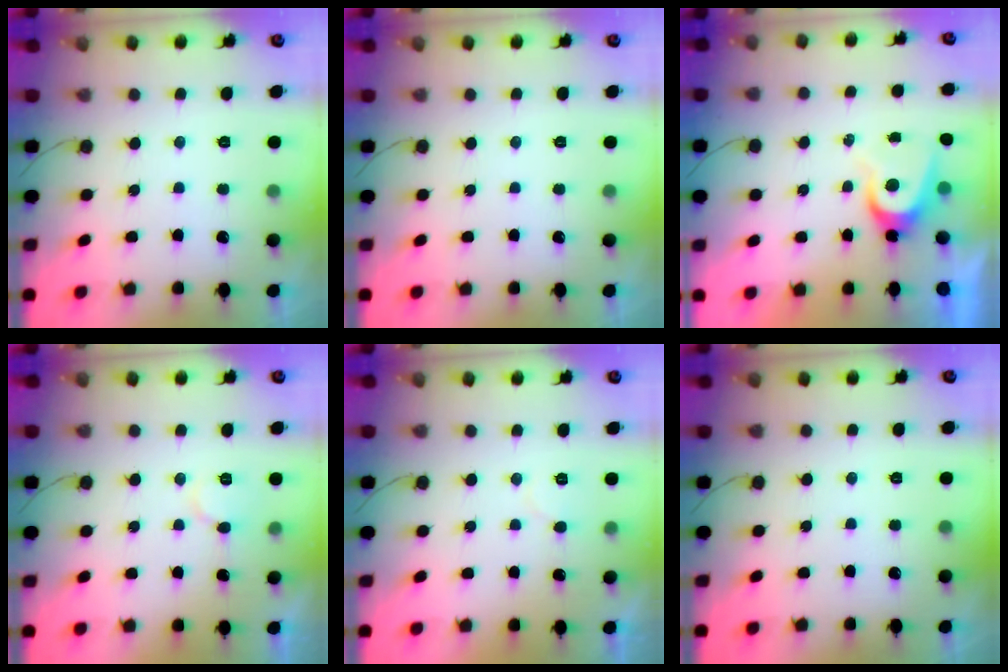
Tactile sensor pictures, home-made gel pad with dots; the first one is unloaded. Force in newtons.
{"total": 0.0}
{"total": 6.2, "press": 6.1, "slide": 0.7}
{"total": 5.6, "press": 5.6, "slide": 0.5}
{"total": 4.0, "press": 4.0, "slide": 0.4}
{"total": 0.0}